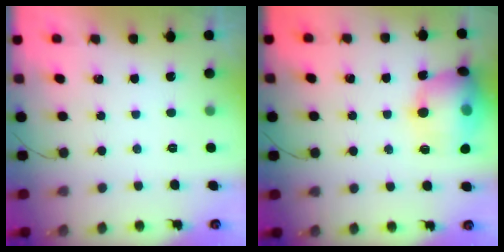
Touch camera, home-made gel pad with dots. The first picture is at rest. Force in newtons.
{"total": 20.6, "press": 18.9, "slide": 8.3}